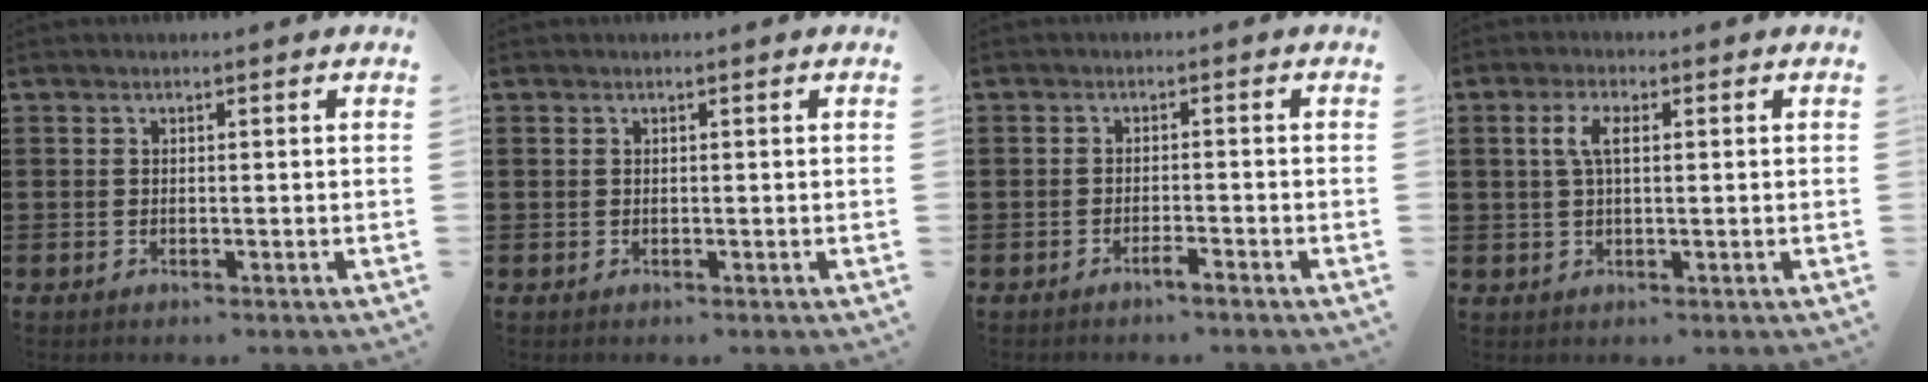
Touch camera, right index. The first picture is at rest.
{"total": 0.0}
{"total": 1.8, "force": [-1.5, -0.1, 0.9], "torque": [-0.018, -0.003, -0.027]}
{"total": 3.8, "force": [0.8, 1.5, 3.4], "torque": [-0.079, 0.008, 0.009]}